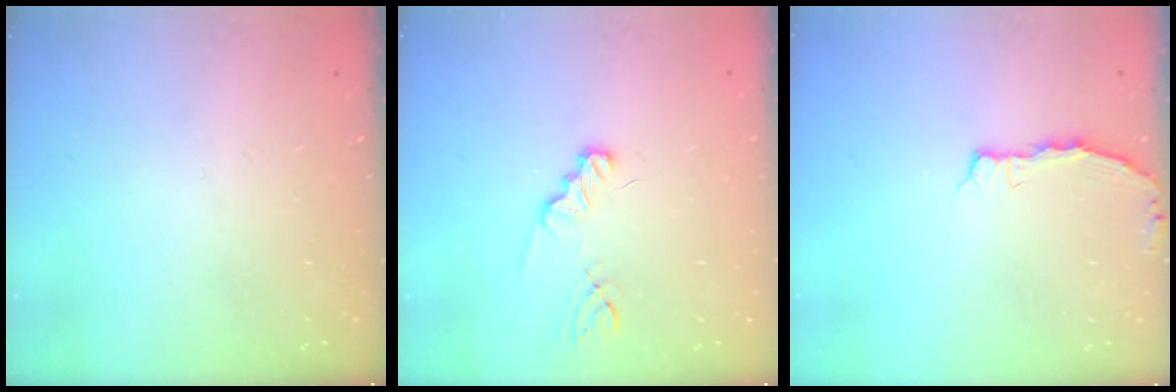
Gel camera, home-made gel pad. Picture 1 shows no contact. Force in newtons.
{"total": 1.8, "press": 1.8, "slide": 0.3}
{"total": 2.7, "press": 2.7, "slide": 0.5}